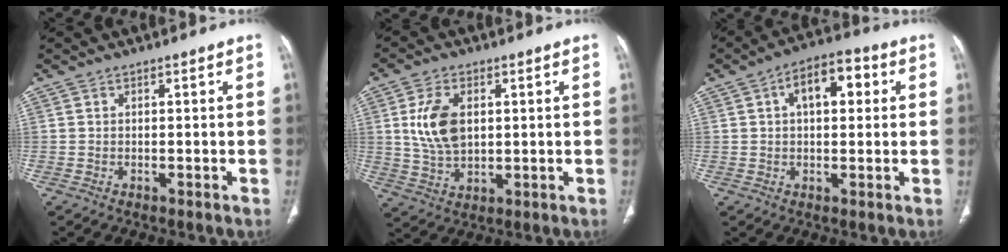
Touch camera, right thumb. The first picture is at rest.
{"total": 9.5, "force": [1.9, 5.8, 7.3], "torque": [-0.138, -0.007, 0.044]}
{"total": 9.1, "force": [2.4, 5.0, 7.2], "torque": [-0.086, 0.020, 0.029]}